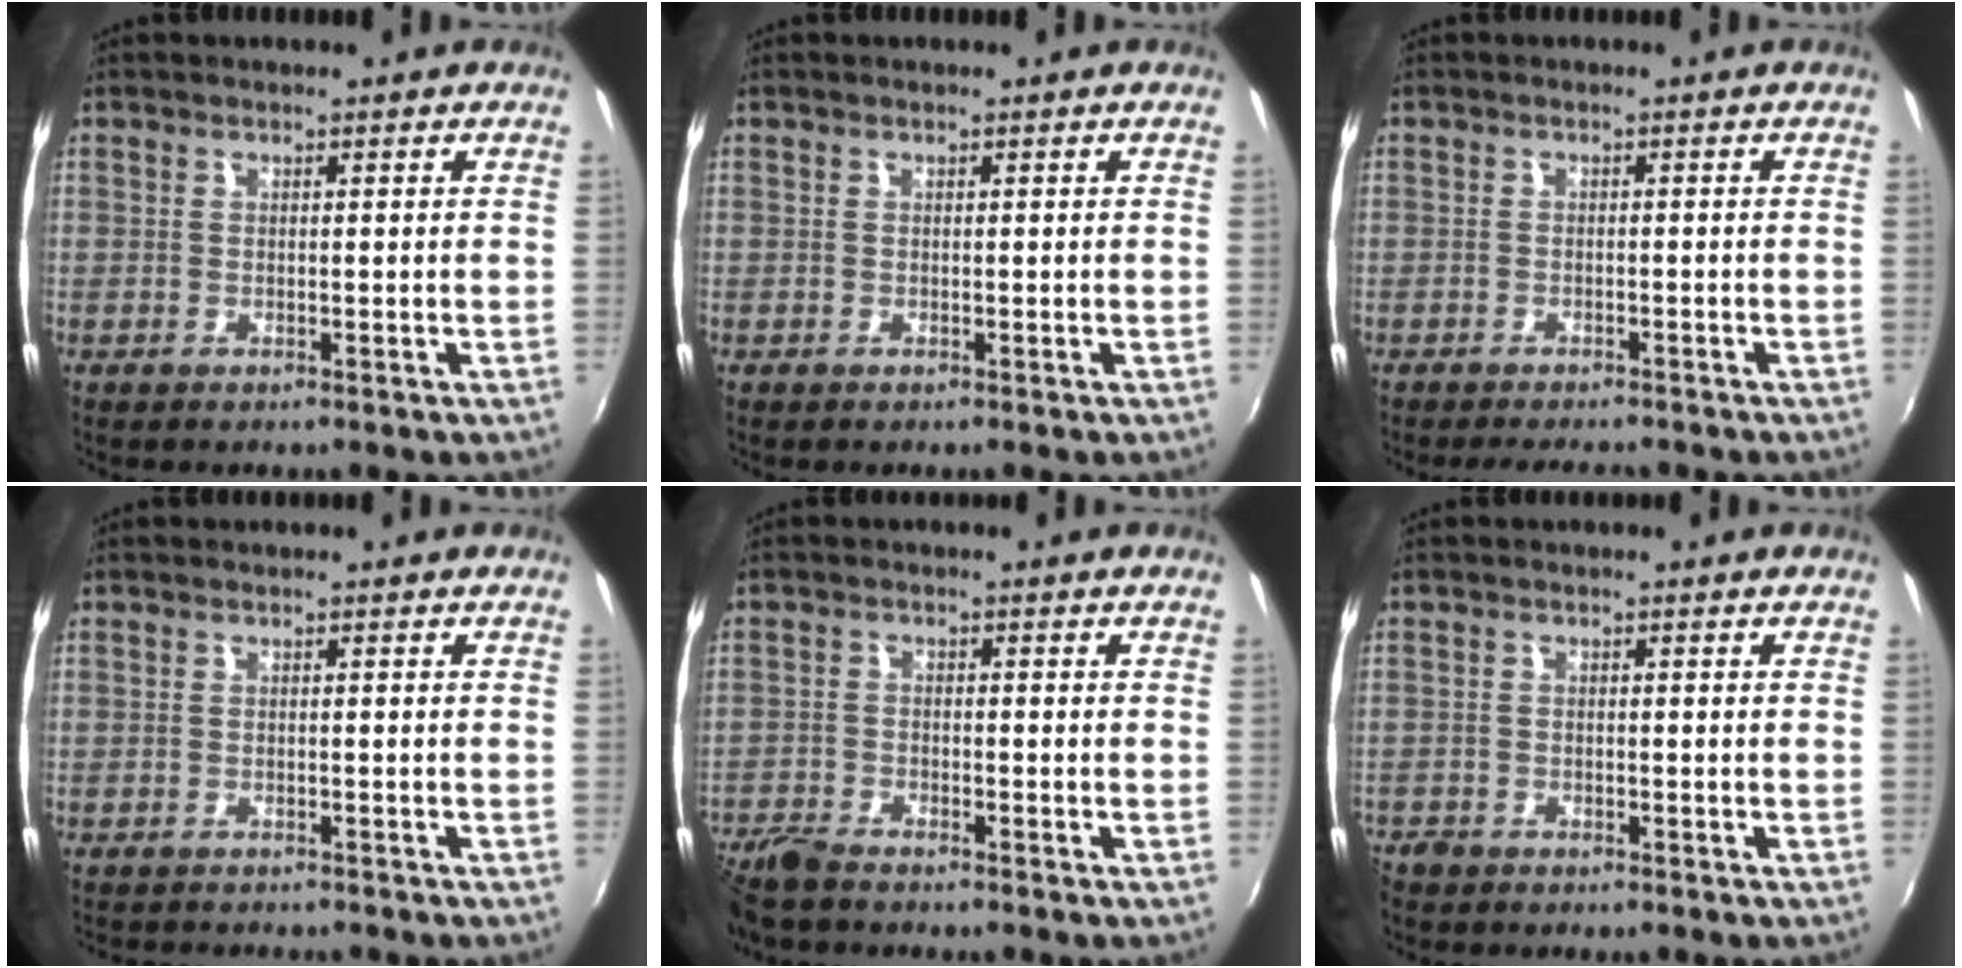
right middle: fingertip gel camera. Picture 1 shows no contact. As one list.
[{"total": 0.0}, {"total": 6.3, "force": [-5.4, 1.9, 2.7], "torque": [-0.065, -0.013, -0.081]}, {"total": 4.1, "force": [-3.9, 0.7, 1.2], "torque": [-0.032, -0.013, -0.059]}, {"total": 7.3, "force": [-6.5, 1.8, 2.8], "torque": [-0.081, -0.024, -0.131]}, {"total": 3.1, "force": [-2.7, 1.5, 0.5], "torque": [-0.021, -0.008, -0.053]}]